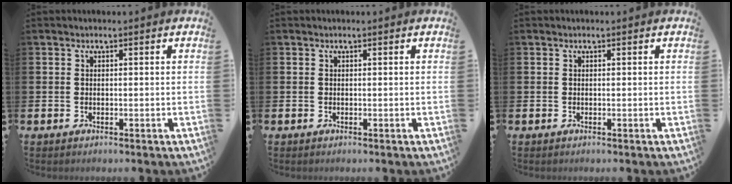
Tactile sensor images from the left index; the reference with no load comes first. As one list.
[{"total": 0.0}, {"total": 0.0}]